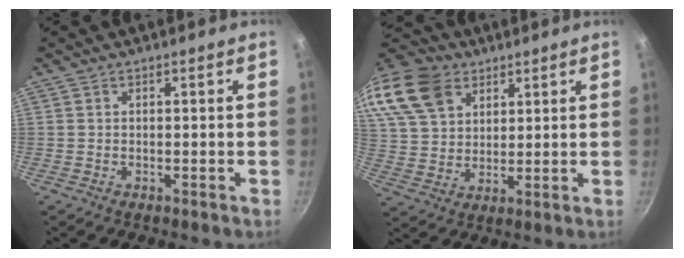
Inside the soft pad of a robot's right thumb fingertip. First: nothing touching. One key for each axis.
{"total": 18.4, "fx": 10.2, "fy": 12.5, "fz": 8.7, "tx": -0.177, "ty": -0.006, "tz": 0.196}